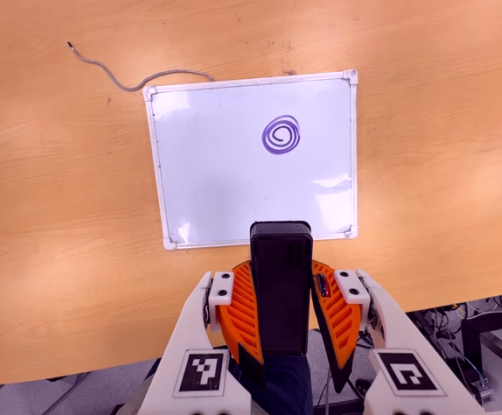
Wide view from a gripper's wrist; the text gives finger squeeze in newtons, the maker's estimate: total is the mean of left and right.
{"total": 10.1, "left": 8.0, "right": 12.2}